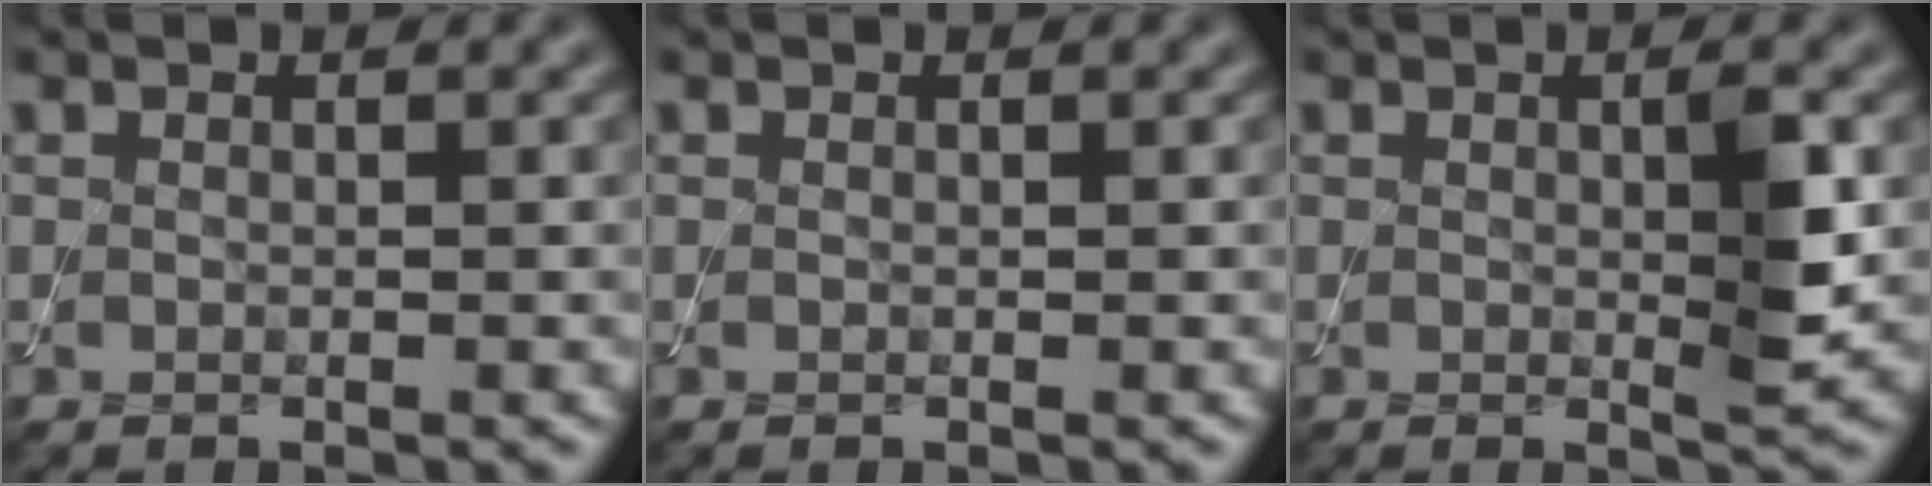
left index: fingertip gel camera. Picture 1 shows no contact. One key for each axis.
{"total": 0.0}
{"total": 2.8, "fx": 0.2, "fy": 0.3, "fz": 2.8, "tx": -0.043, "ty": -0.007, "tz": 0.003}